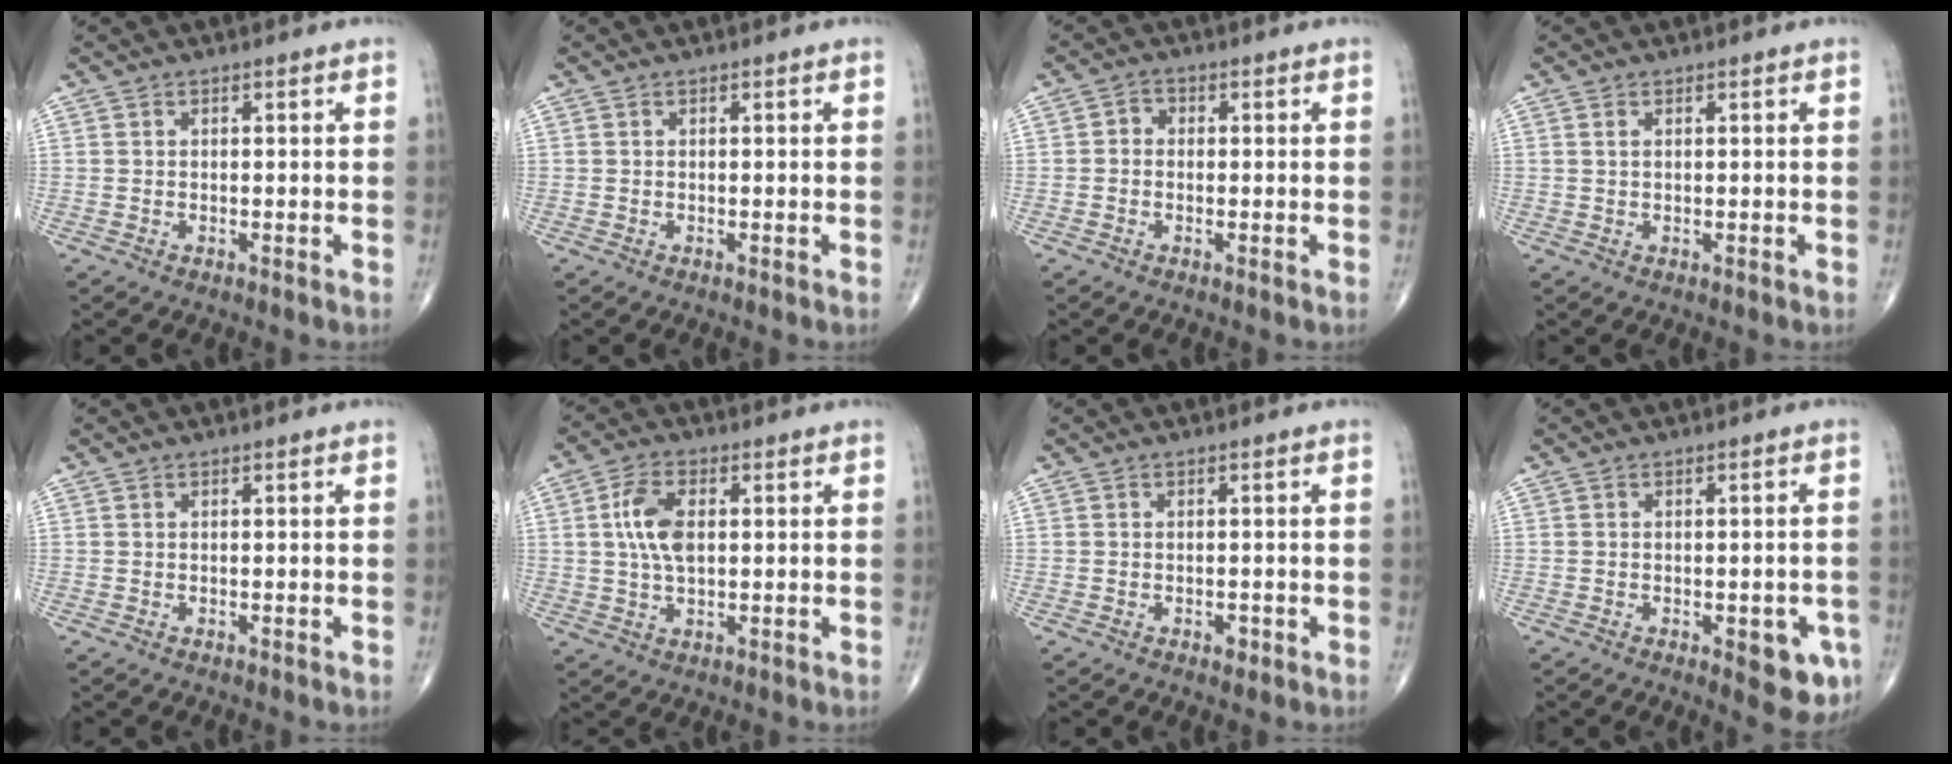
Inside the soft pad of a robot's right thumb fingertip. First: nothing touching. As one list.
[{"total": 0.0}, {"total": 1.8, "force": [-0.1, 1.5, 0.8], "torque": [-0.002, 0.005, -0.009]}, {"total": 0.7, "force": [0.4, 0.3, 0.5], "torque": [-0.010, 0.006, 0.008]}, {"total": 0.0}, {"total": 7.3, "force": [1.2, 3.9, 6.1], "torque": [-0.122, 0.002, 0.021]}, {"total": 1.4, "force": [-0.6, 0.8, 0.9], "torque": [-0.011, 0.000, -0.009]}, {"total": 6.9, "force": [-2.6, 2.9, 5.7], "torque": [-0.050, 0.002, -0.025]}]